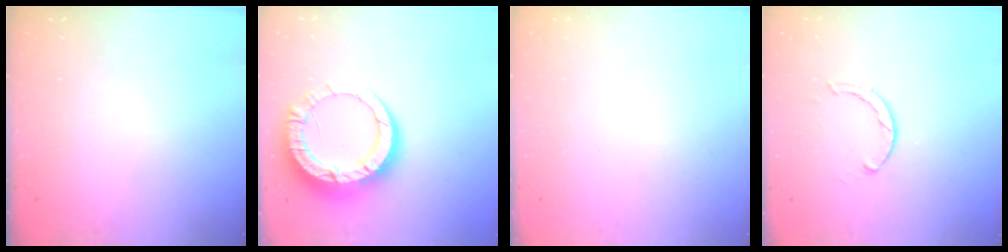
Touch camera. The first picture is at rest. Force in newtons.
{"total": 17.7, "press": 17.7, "slide": 1.5}
{"total": 0.0}
{"total": 3.6, "press": 3.6, "slide": 0.3}